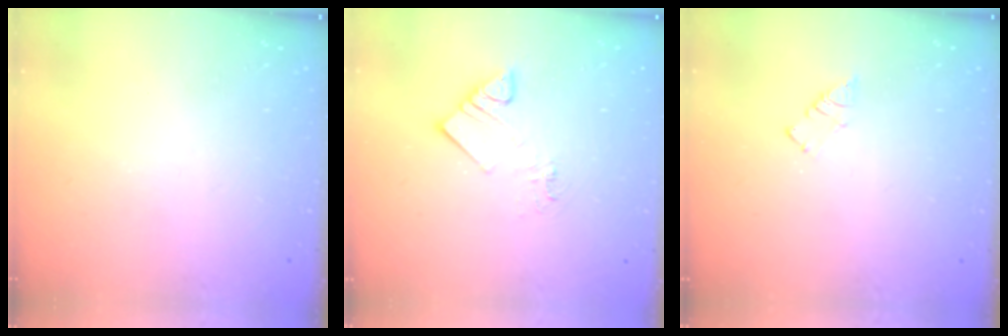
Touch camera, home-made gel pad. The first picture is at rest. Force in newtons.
{"total": 7.5, "press": 7.5, "slide": 0.4}
{"total": 2.9, "press": 2.9, "slide": 0.4}